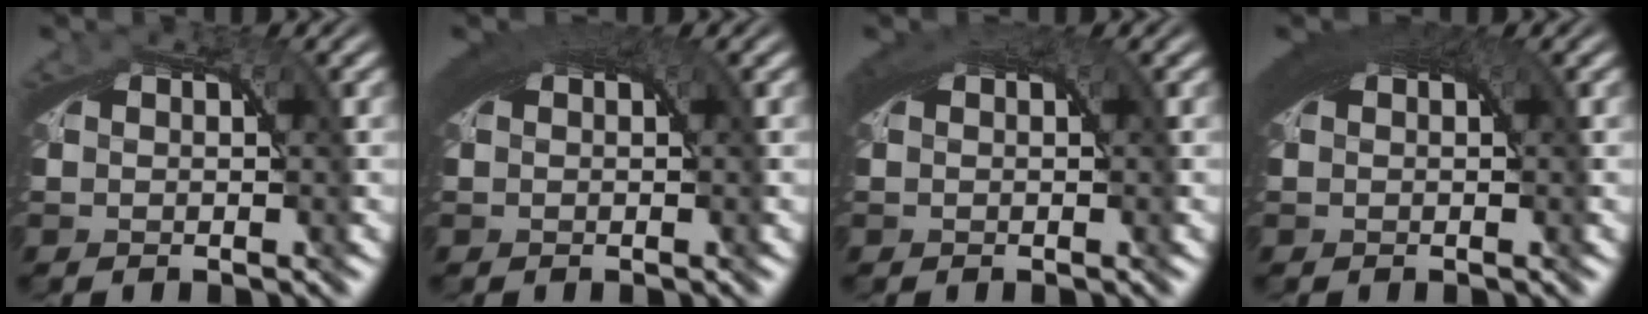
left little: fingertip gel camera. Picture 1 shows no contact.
{"total": 3.8, "force": [1.7, 1.3, 3.1], "torque": [-0.044, 0.013, 0.022]}
{"total": 3.1, "force": [1.4, 1.0, 2.6], "torque": [-0.040, 0.011, 0.019]}
{"total": 5.1, "force": [2.0, 1.8, 4.3], "torque": [-0.059, 0.018, 0.025]}